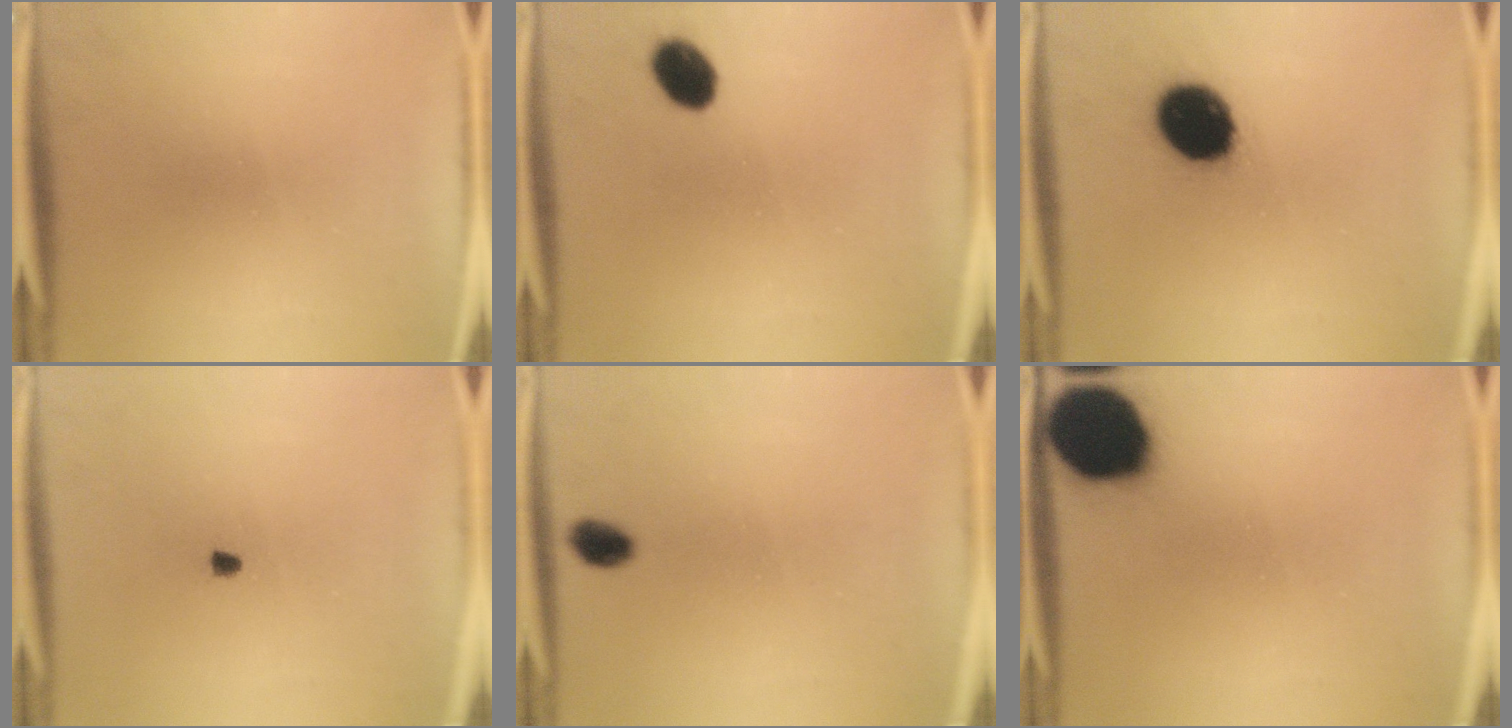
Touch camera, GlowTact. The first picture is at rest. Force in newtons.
{"total": 5.8}
{"total": 14.4}
{"total": 1.0}
{"total": 2.7}
{"total": 19.6}